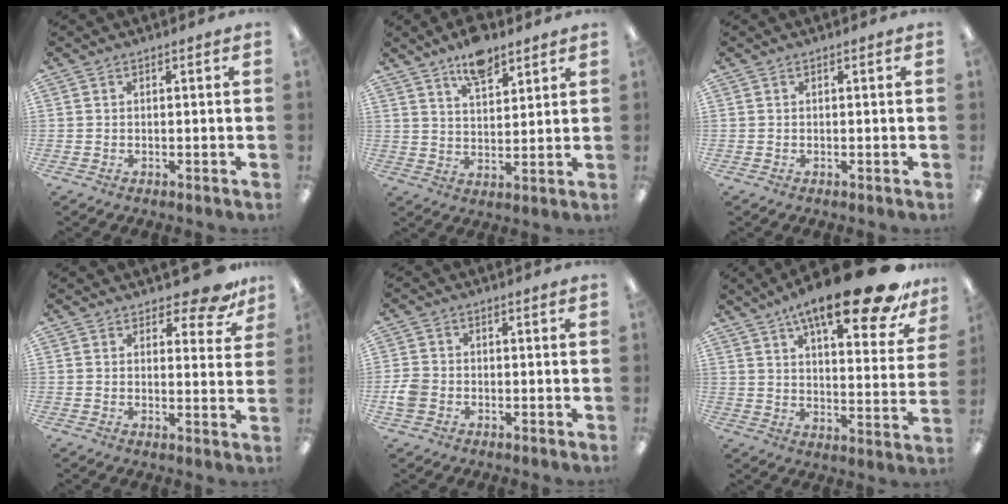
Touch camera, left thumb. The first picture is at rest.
{"total": 8.8, "force": [6.7, 3.5, 4.5], "torque": [-0.072, -0.033, 0.116]}
{"total": 0.0}
{"total": 7.2, "force": [5.7, 2.7, 3.4], "torque": [-0.034, -0.036, 0.098]}
{"total": 3.8, "force": [-1.1, 3.0, 2.0], "torque": [-0.037, 0.007, -0.021]}
{"total": 21.0, "force": [14.5, 5.6, 14.2], "torque": [-0.211, -0.089, 0.231]}